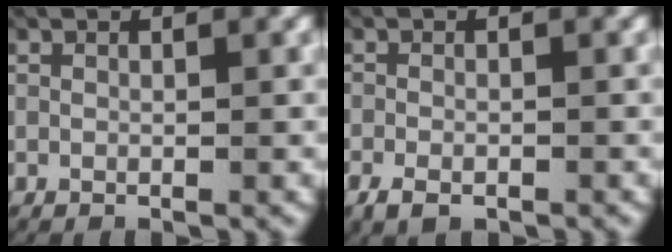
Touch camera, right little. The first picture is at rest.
{"total": 2.5, "force": [-1.8, 1.4, 1.2], "torque": [-0.030, -0.008, -0.026]}